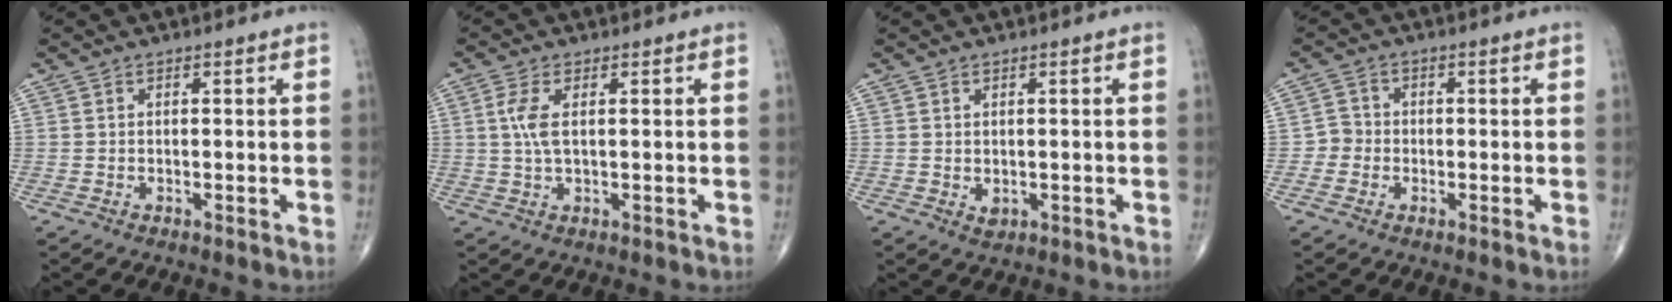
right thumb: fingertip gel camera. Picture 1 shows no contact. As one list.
[{"total": 4.3, "force": [0.9, 1.6, 3.9], "torque": [-0.100, 0.002, 0.019]}, {"total": 1.4, "force": [0.0, 1.0, 0.9], "torque": [-0.012, -0.003, 0.005]}, {"total": 1.6, "force": [-0.7, 1.3, 0.5], "torque": [-0.004, 0.005, -0.019]}]